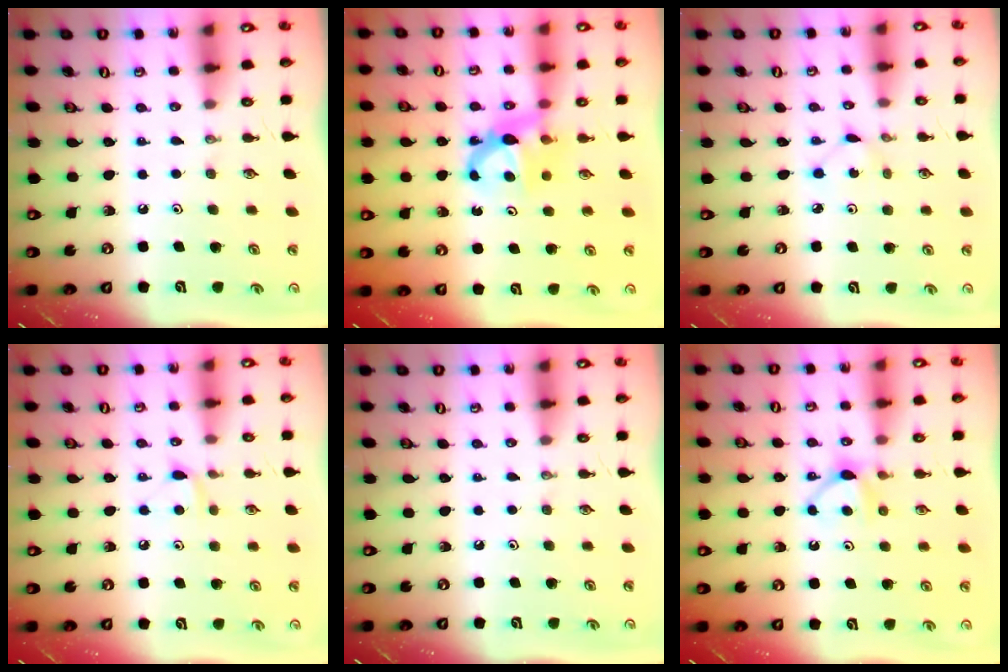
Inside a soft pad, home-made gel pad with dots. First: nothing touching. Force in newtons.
{"total": 7.1, "press": 7.1, "slide": 0.3}
{"total": 2.4, "press": 2.4, "slide": 0.3}
{"total": 6.0, "press": 5.9, "slide": 0.9}
{"total": 0.0}
{"total": 5.5, "press": 5.5, "slide": 0.7}